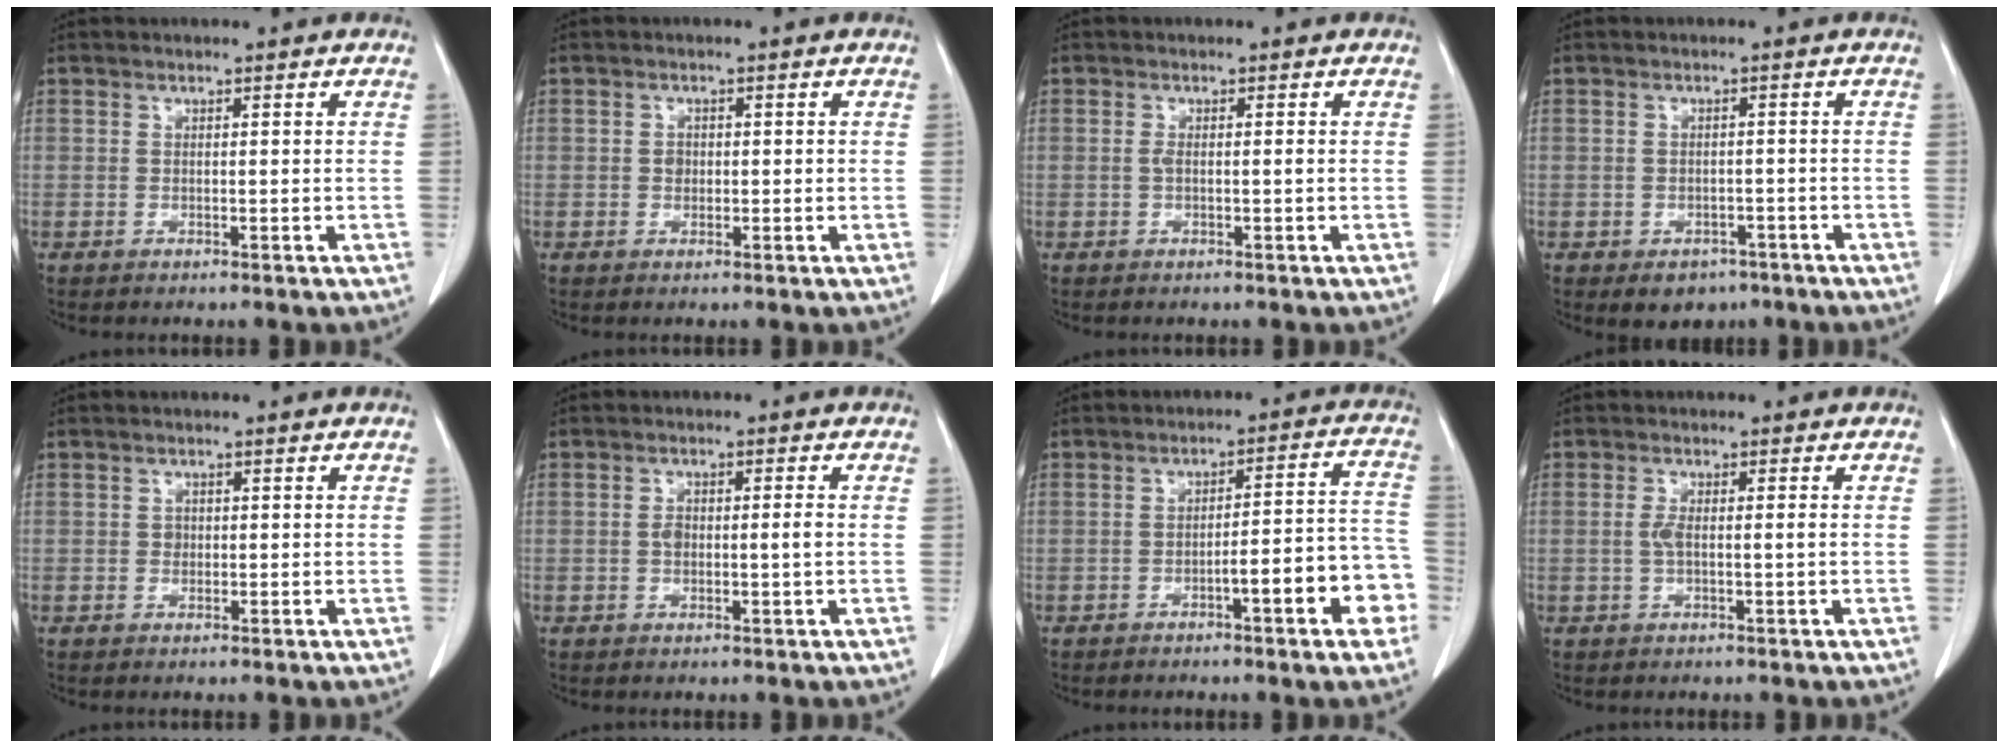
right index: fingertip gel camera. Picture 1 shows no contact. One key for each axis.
{"total": 1.3, "fx": -0.1, "fy": 1.1, "fz": 0.7, "tx": -0.012, "ty": 0.003, "tz": -0.001}
{"total": 1.1, "fx": -0.2, "fy": 0.1, "fz": 1.1, "tx": -0.022, "ty": 0.000, "tz": -0.002}
{"total": 4.1, "fx": -2.6, "fy": 2.8, "fz": 1.4, "tx": -0.012, "ty": 0.005, "tz": -0.026}
{"total": 0.9, "fx": 0.0, "fy": 0.8, "fz": 0.4, "tx": -0.003, "ty": 0.003, "tz": 0.000}
{"total": 3.0, "fx": -0.2, "fy": 0.9, "fz": 2.9, "tx": -0.054, "ty": 0.004, "tz": -0.001}
{"total": 9.8, "fx": -4.1, "fy": 1.4, "fz": 8.8, "tx": -0.100, "ty": 0.032, "tz": -0.051}
{"total": 2.2, "fx": -0.2, "fy": 0.3, "fz": 2.2, "tx": -0.047, "ty": 0.001, "tz": -0.004}